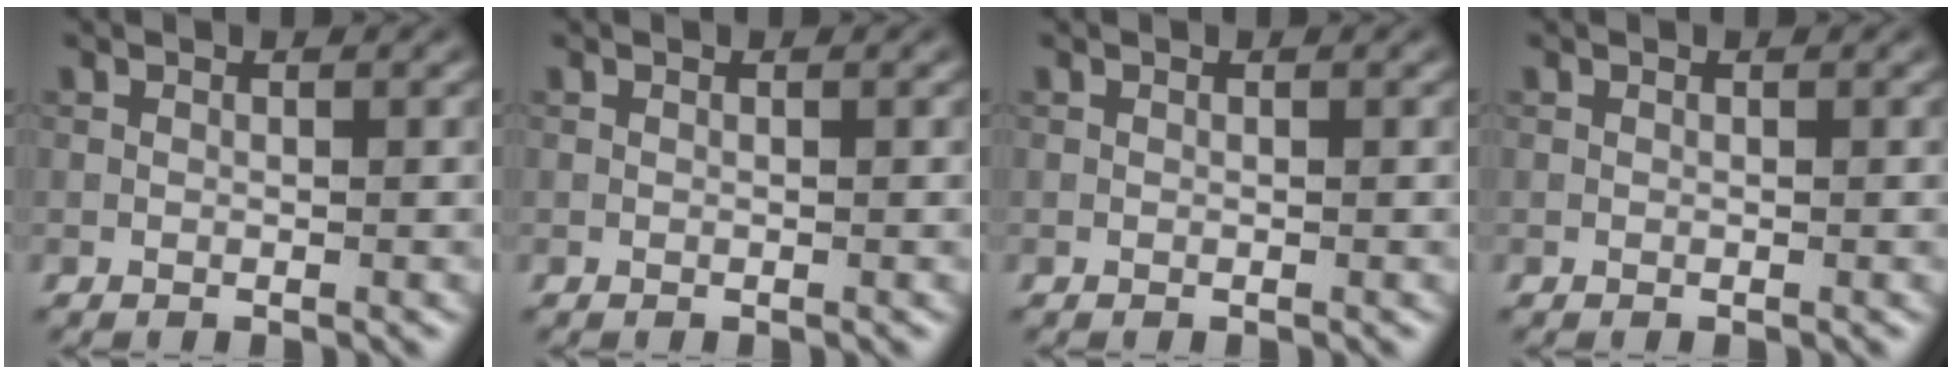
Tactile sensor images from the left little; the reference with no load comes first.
{"total": 0.0}
{"total": 0.0}
{"total": 0.0}